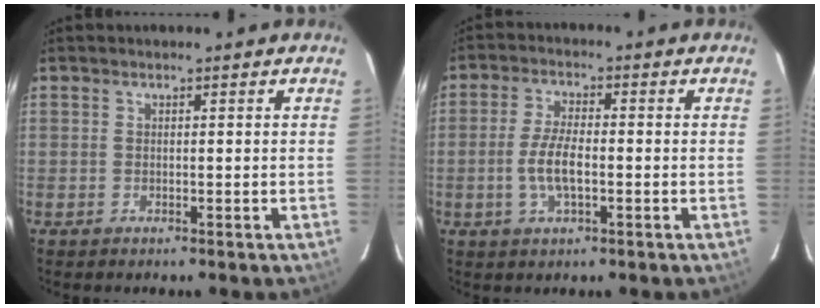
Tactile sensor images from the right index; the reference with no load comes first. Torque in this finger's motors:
{"motor_torque": [1.23, -0.26, 0.69, 0.15]}